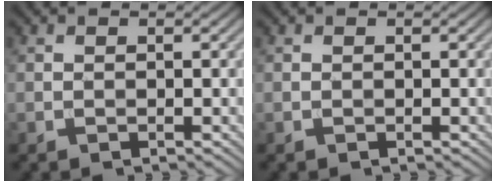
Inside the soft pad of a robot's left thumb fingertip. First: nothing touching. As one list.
[{"total": 0.0}]